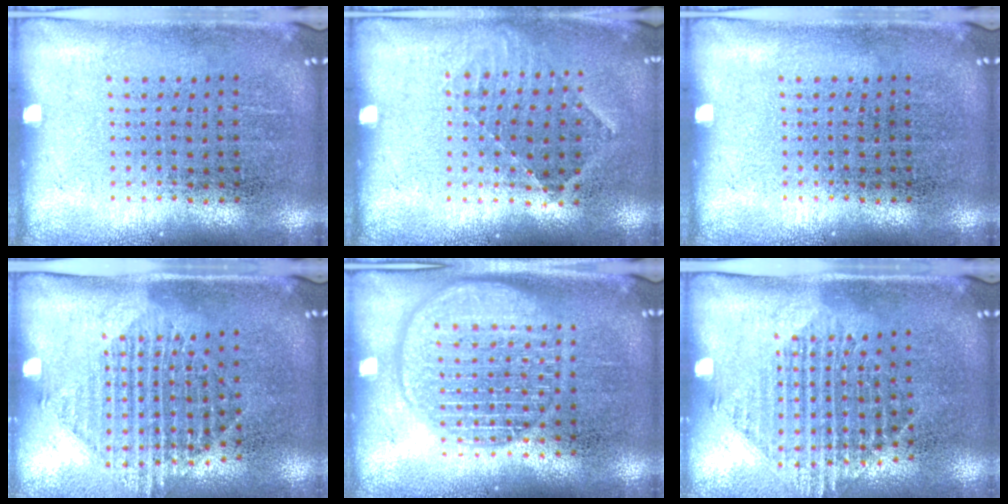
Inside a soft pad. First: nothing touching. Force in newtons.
{"total": 0.8, "press": 0.8, "slide": 0.3}
{"total": 0.0}
{"total": 1.6, "press": 1.3, "slide": 0.9}
{"total": 3.1, "press": 3.1, "slide": 0.4}
{"total": 1.6, "press": 1.3, "slide": 0.9}